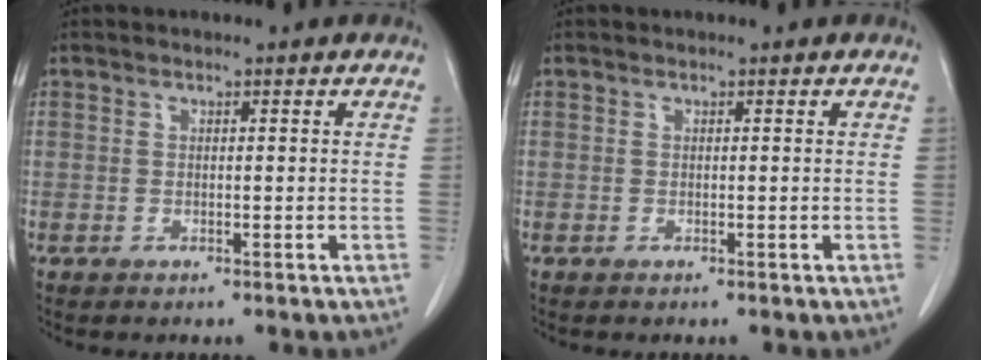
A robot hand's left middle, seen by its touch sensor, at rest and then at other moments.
{"total": 0.0}